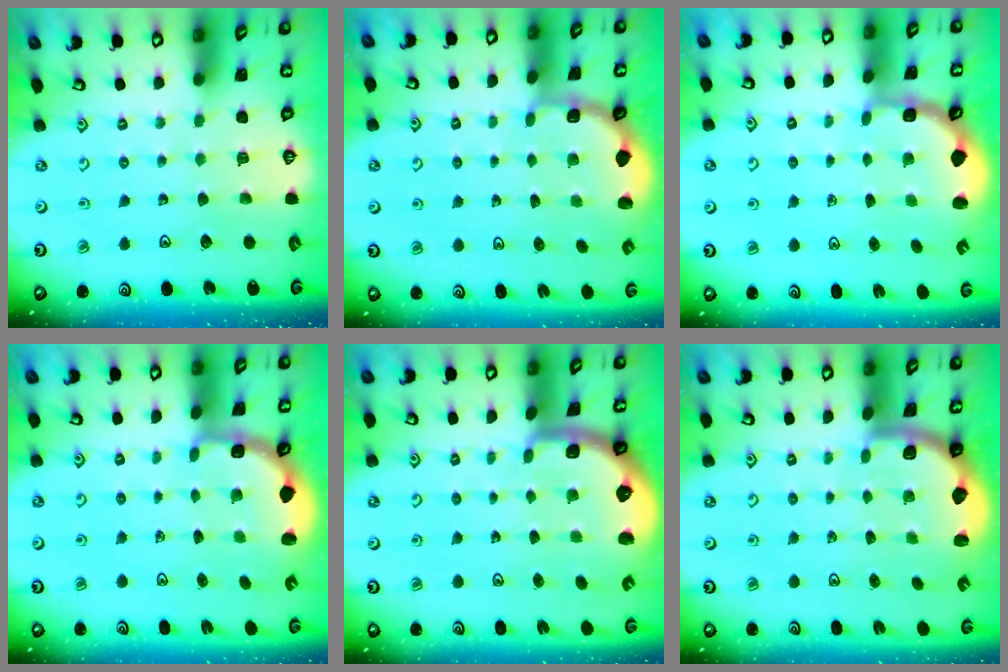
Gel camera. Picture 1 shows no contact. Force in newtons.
{"total": 1.9, "press": 1.8, "slide": 0.7}
{"total": 3.0, "press": 2.0, "slide": 2.2}
{"total": 2.7, "press": 2.1, "slide": 1.7}
{"total": 2.4, "press": 2.3, "slide": 0.8}
{"total": 2.0, "press": 1.9, "slide": 0.5}